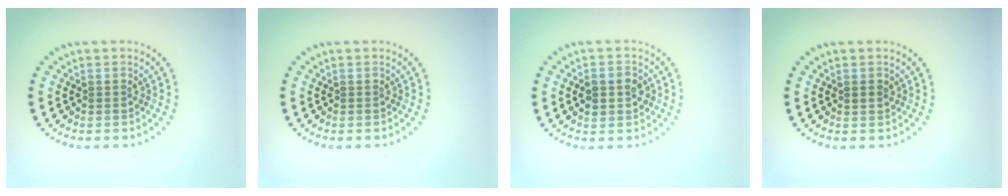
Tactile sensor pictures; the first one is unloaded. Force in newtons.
{"total": 0.0}
{"total": 2.6, "press": 2.6, "slide": 0.2}
{"total": 0.9, "press": 0.8, "slide": 0.3}